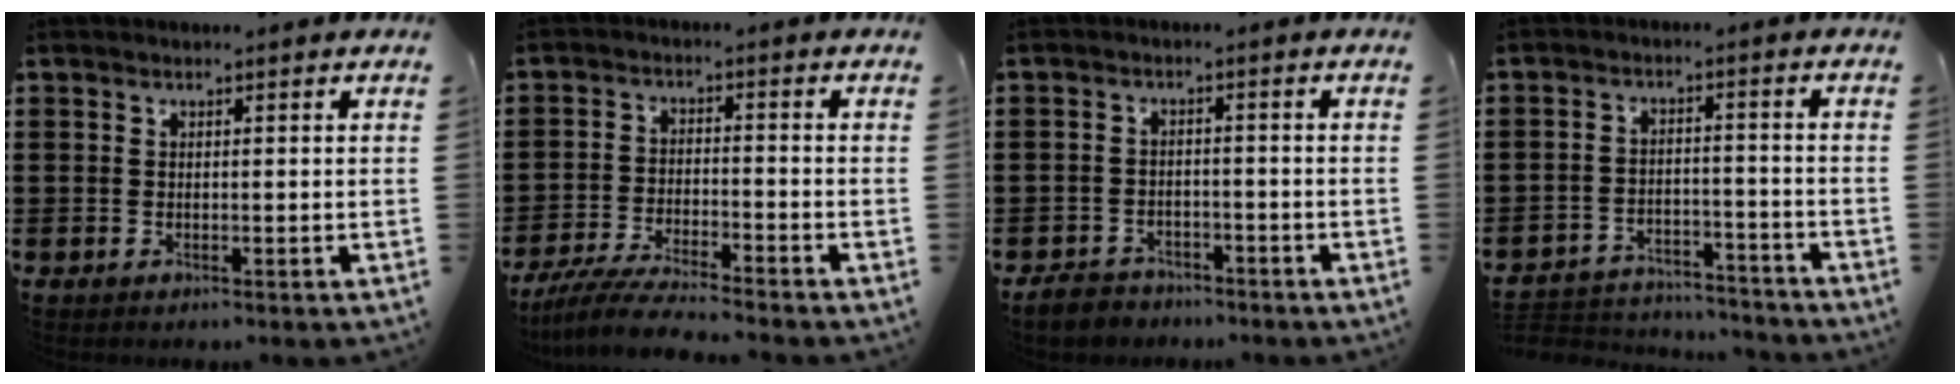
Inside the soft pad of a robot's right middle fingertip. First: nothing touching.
{"total": 5.9, "force": [-5.4, 0.2, 2.2], "torque": [-0.055, -0.014, -0.108]}
{"total": 3.4, "force": [-3.2, 1.1, 0.0], "torque": [-0.007, 0.005, -0.069]}
{"total": 4.3, "force": [-4.2, 1.0, -0.1], "torque": [-0.011, 0.004, -0.092]}